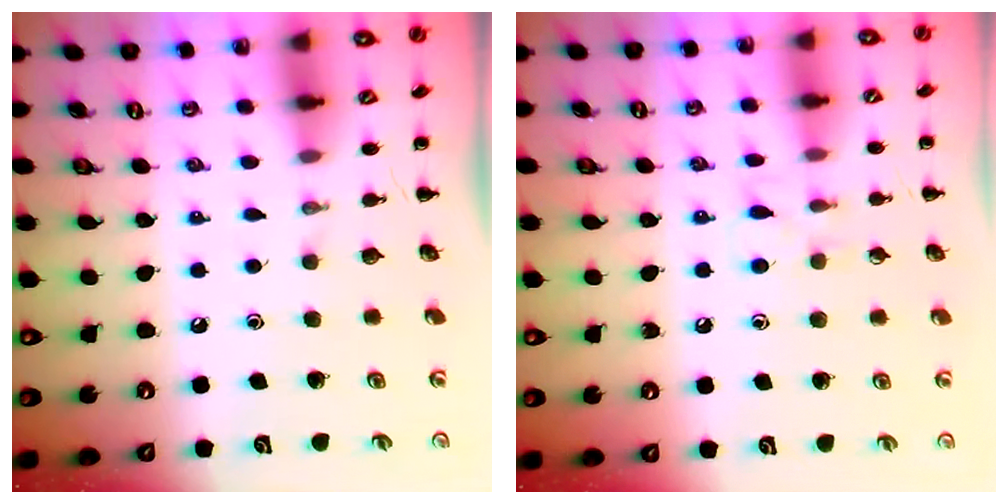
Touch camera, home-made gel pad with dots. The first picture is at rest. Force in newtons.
{"total": 5.2, "press": 4.9, "slide": 1.8}